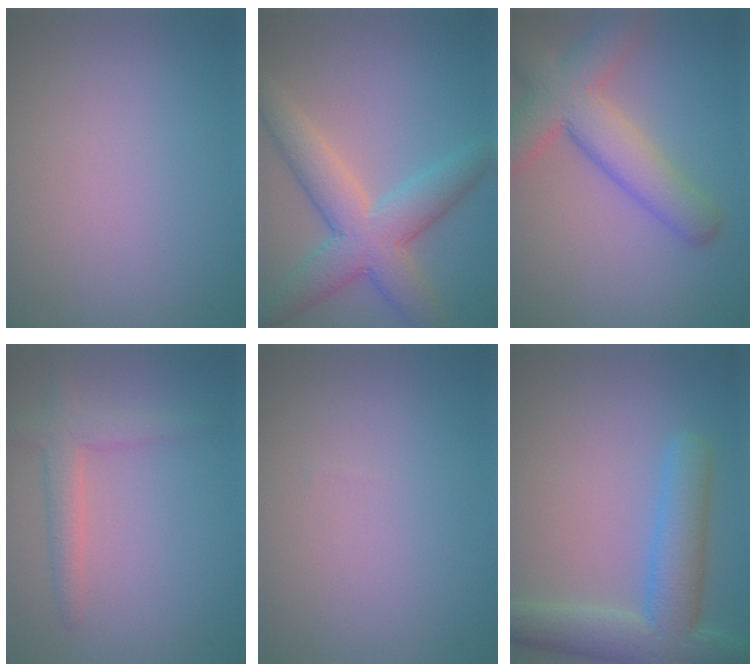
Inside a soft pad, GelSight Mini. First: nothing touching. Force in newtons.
{"total": 6.8, "press": 6.8, "slide": 0.3}
{"total": 7.1, "press": 7.0, "slide": 0.4}
{"total": 2.7, "press": 2.7, "slide": 0.2}
{"total": 0.0}
{"total": 7.3, "press": 7.2, "slide": 0.5}